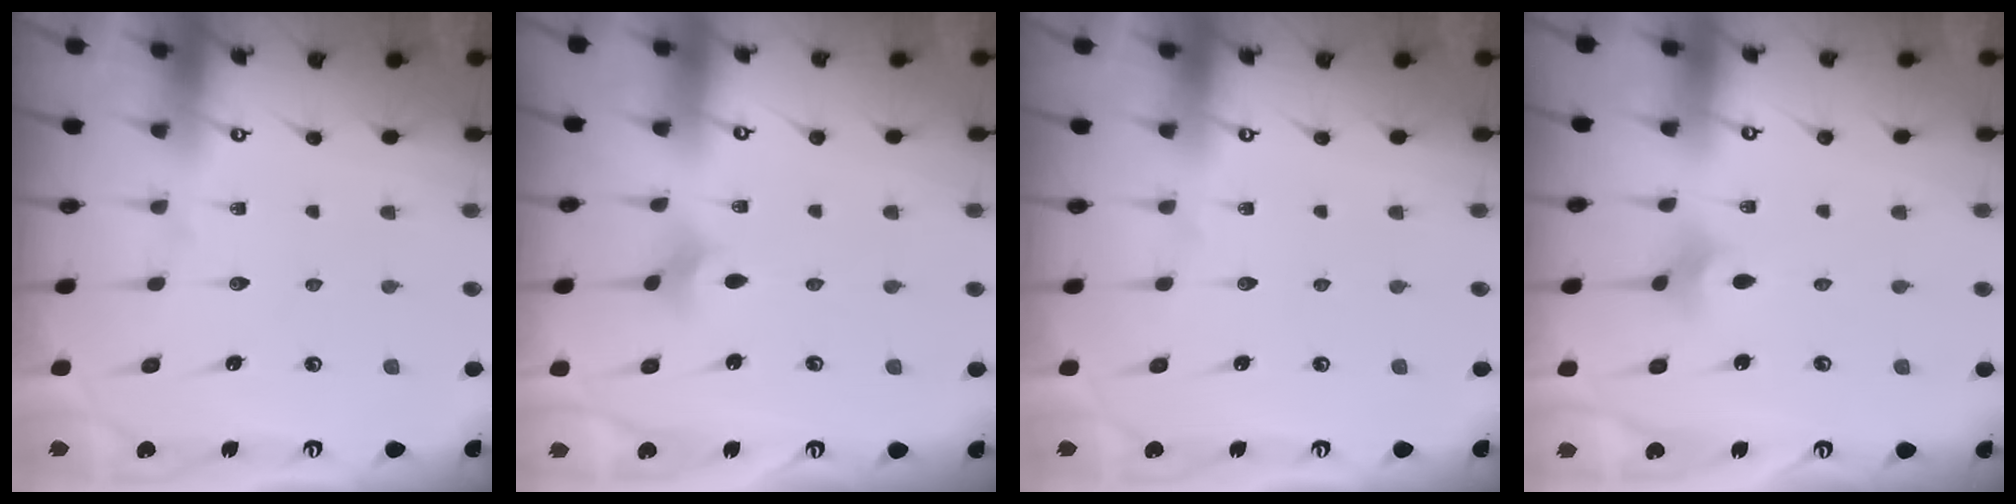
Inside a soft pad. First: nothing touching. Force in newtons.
{"total": 1.9, "press": 1.8, "slide": 0.5}
{"total": 0.0}
{"total": 2.7, "press": 2.6, "slide": 0.7}